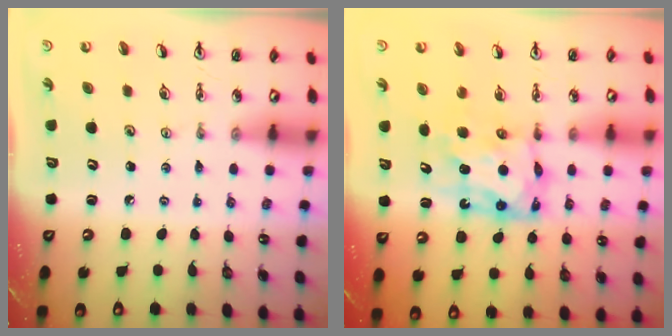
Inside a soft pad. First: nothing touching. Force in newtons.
{"total": 8.6, "press": 8.5, "slide": 0.8}